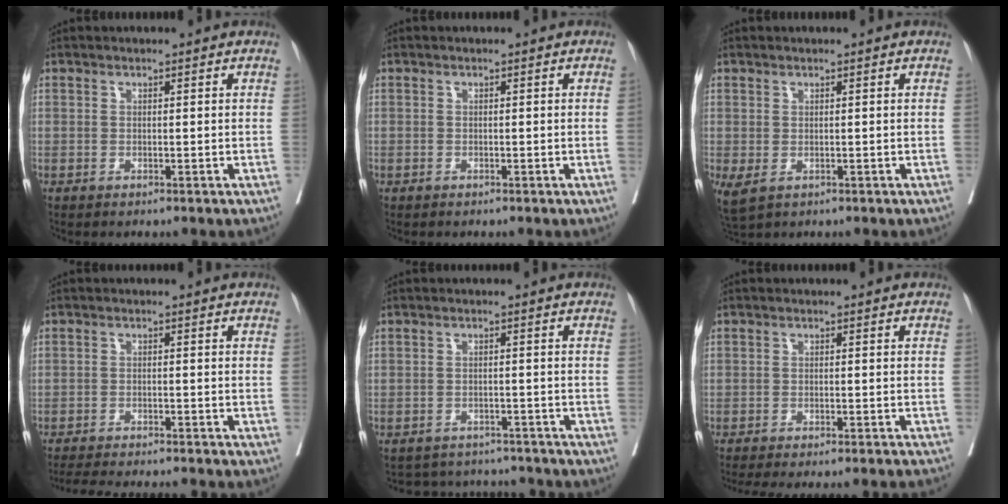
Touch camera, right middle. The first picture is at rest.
{"total": 0.0}
{"total": 2.8, "force": [-0.7, 1.7, 2.1], "torque": [-0.047, -0.011, 0.000]}
{"total": 11.6, "force": [-10.9, 0.4, 4.0], "torque": [-0.053, -0.013, -0.150]}
{"total": 9.0, "force": [-8.6, 2.6, 0.5], "torque": [-0.007, 0.021, -0.104]}
{"total": 15.3, "force": [-14.2, 0.4, 5.6], "torque": [-0.081, -0.029, -0.180]}